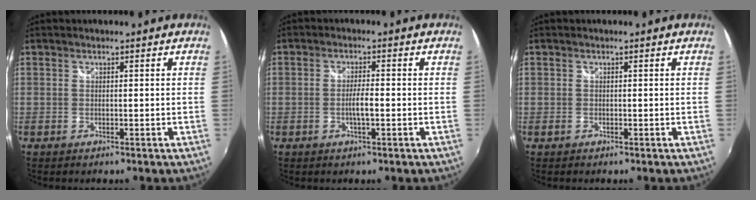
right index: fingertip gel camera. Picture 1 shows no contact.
{"total": 2.9, "force": [-0.9, 0.4, 2.8], "torque": [-0.051, -0.002, -0.017]}
{"total": 0.7, "force": [-0.4, 0.6, 0.1], "torque": [-0.003, -0.001, -0.007]}